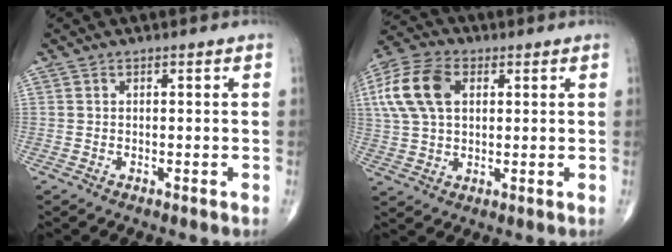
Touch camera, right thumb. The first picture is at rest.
{"total": 12.9, "force": [3.3, 8.2, 9.4], "torque": [-0.189, 0.013, 0.058]}